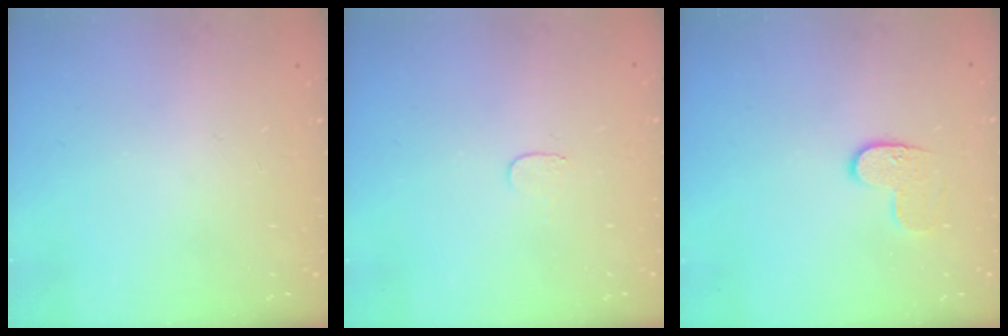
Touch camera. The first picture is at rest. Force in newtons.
{"total": 3.4, "press": 3.4, "slide": 0.2}
{"total": 6.2, "press": 6.2, "slide": 0.3}